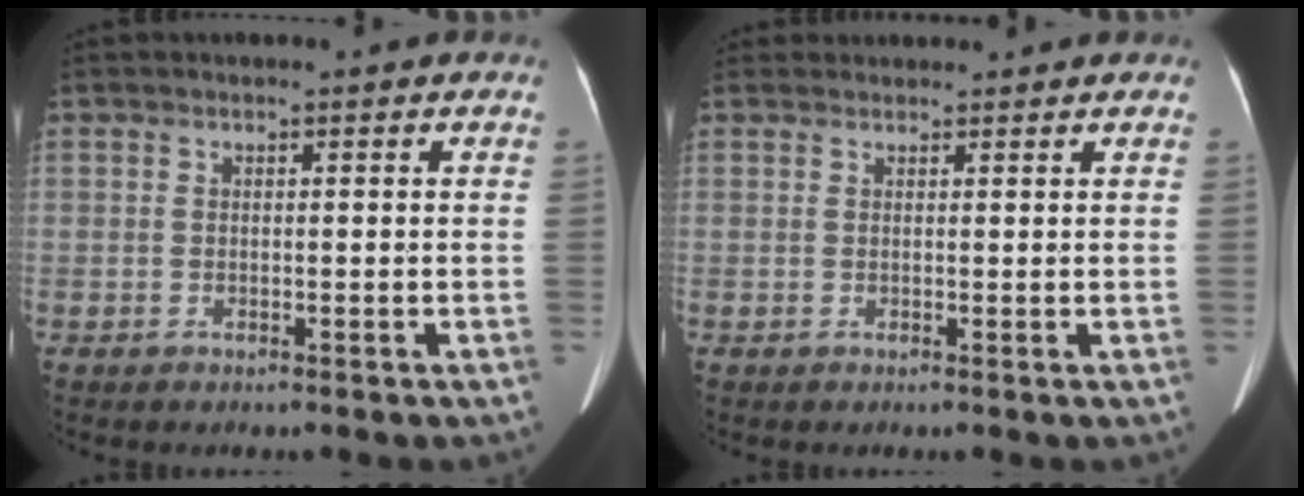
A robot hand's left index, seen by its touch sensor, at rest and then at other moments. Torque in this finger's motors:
{"motor_torque": [1.01, -1.13, 0.33, 0.21]}